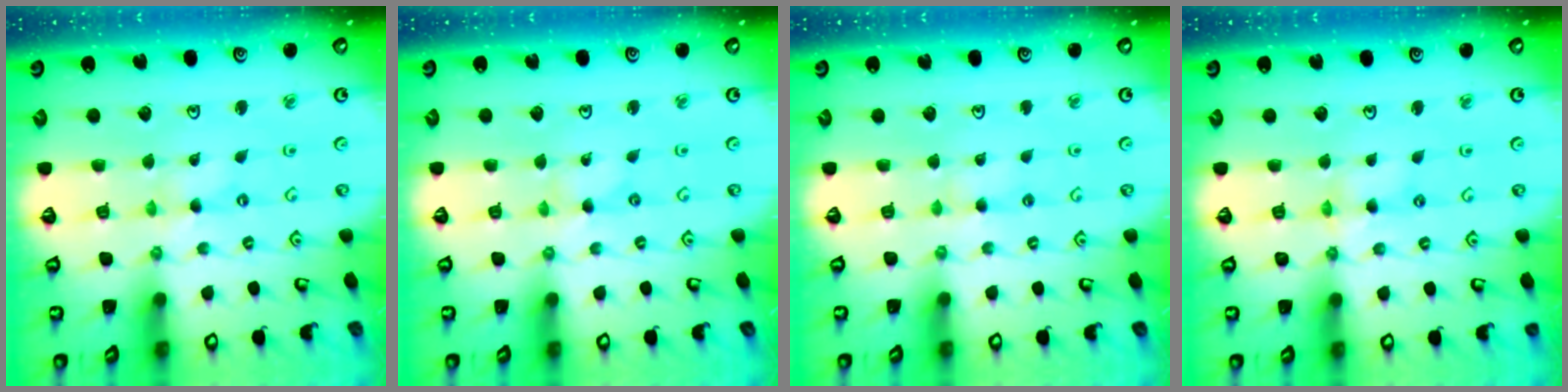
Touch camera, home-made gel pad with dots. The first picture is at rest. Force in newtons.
{"total": 0.0}
{"total": 1.8, "press": 1.8, "slide": 0.2}
{"total": 2.1, "press": 2.1, "slide": 0.3}